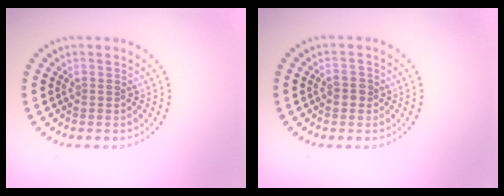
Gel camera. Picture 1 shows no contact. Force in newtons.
{"total": 1.4, "press": 1.4, "slide": 0.2}